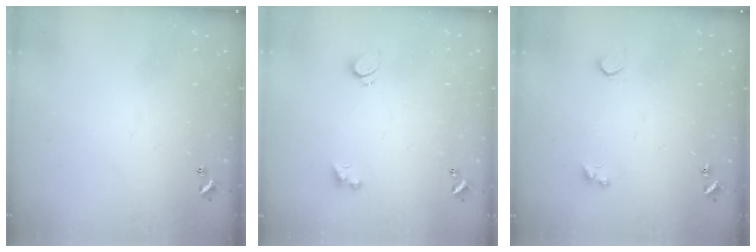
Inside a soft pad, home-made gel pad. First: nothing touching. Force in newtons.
{"total": 2.2, "press": 2.1, "slide": 0.6}
{"total": 2.6, "press": 2.2, "slide": 1.2}